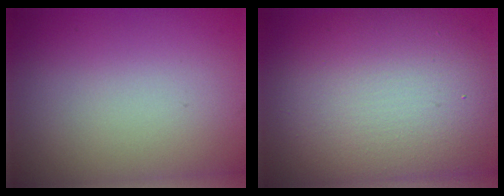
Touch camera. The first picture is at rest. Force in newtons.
{"total": 12.4, "press": 12.4, "slide": 0.6}